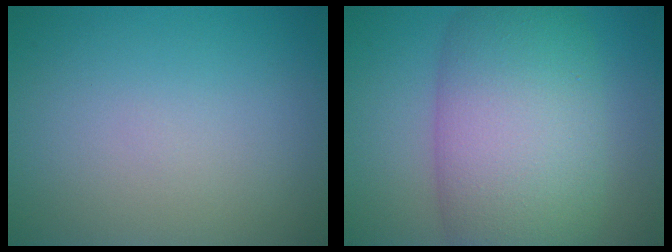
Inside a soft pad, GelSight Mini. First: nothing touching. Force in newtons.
{"total": 11.6, "press": 11.6, "slide": 0.4}